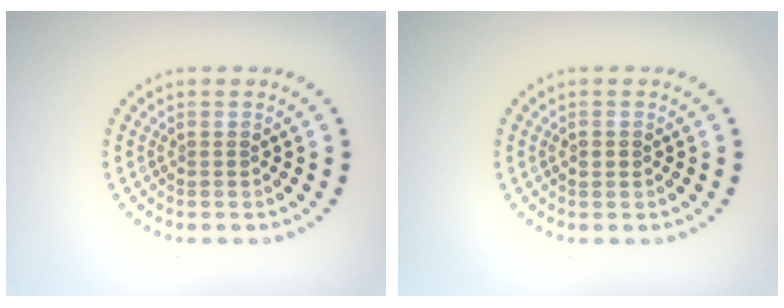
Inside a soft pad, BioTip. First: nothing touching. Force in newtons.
{"total": 1.1, "press": 1.0, "slide": 0.1}